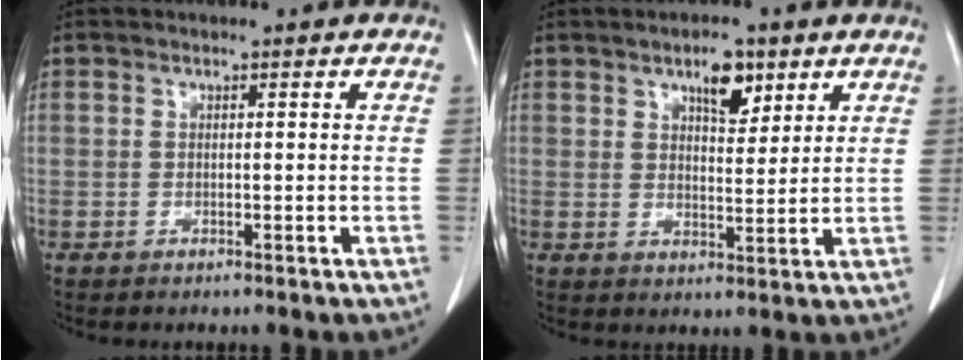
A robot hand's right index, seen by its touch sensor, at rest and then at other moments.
{"total": 5.3, "force": [3.2, 2.0, 3.8], "torque": [-0.061, 0.000, 0.052]}